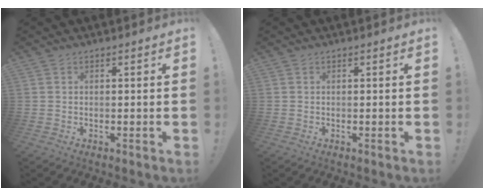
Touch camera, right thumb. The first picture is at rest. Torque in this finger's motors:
{"motor_torque": [-0.06, 0.02, -0.03, 0.02, 0.01]}